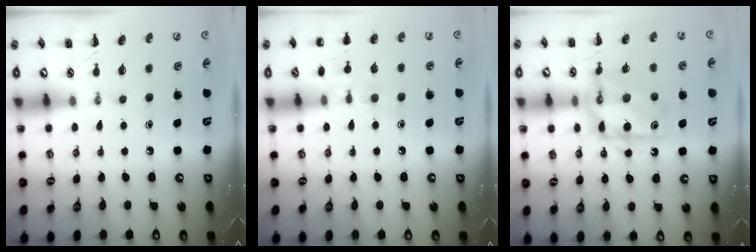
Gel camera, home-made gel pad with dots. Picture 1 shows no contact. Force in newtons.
{"total": 7.8, "press": 7.5, "slide": 2.1}
{"total": 14.0, "press": 14.0, "slide": 0.5}